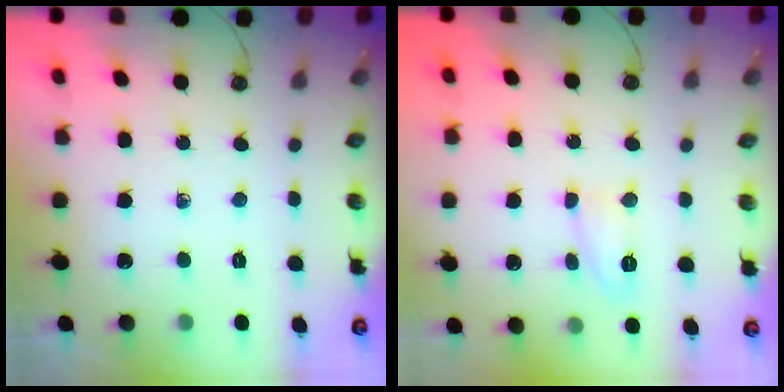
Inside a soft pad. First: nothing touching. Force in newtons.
{"total": 6.3, "press": 6.3, "slide": 0.7}